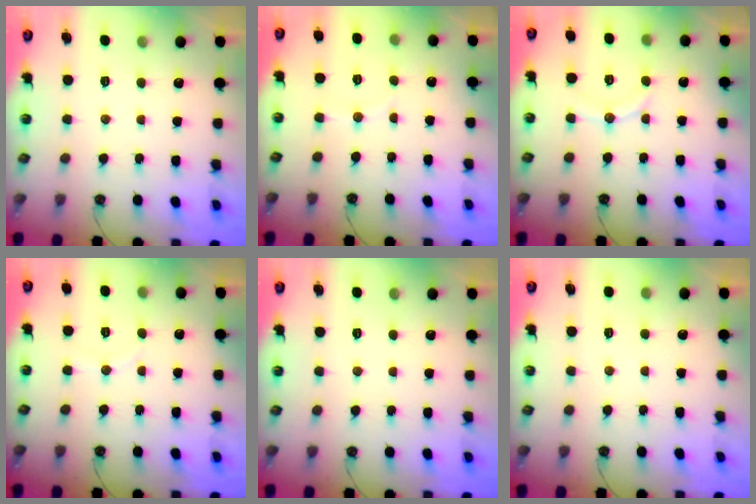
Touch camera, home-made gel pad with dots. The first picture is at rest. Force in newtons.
{"total": 4.2, "press": 4.1, "slide": 1.0}
{"total": 7.6, "press": 7.5, "slide": 0.8}
{"total": 3.8, "press": 3.7, "slide": 0.5}
{"total": 0.0}
{"total": 1.9, "press": 1.9, "slide": 0.2}